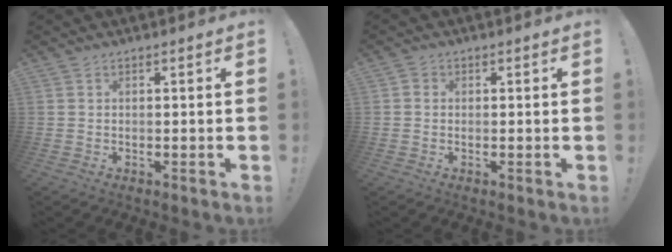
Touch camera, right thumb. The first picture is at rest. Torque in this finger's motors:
{"motor_torque": [0.08, 0.10, -0.36, 0.28, -0.04]}